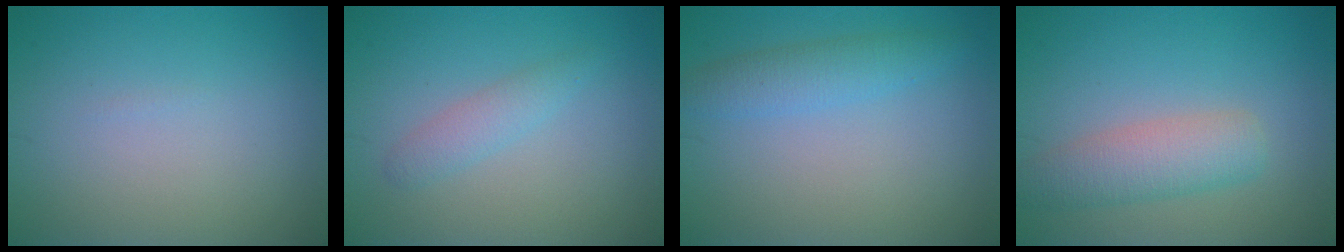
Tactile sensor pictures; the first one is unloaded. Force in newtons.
{"total": 1.7, "press": 1.7, "slide": 0.1}
{"total": 2.6, "press": 2.6, "slide": 0.0}
{"total": 3.9, "press": 3.9, "slide": 0.2}